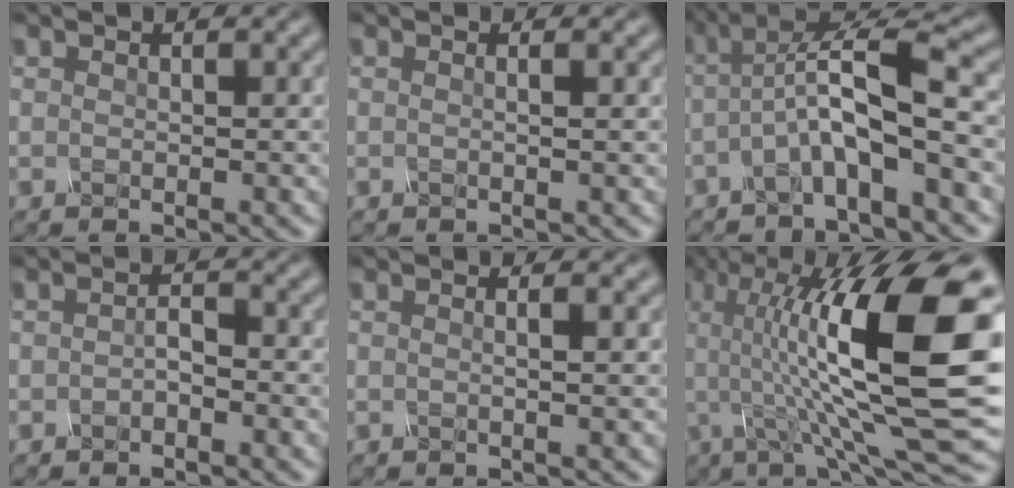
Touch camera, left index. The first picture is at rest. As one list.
[{"total": 1.3, "force": [0.1, 0.6, 1.2], "torque": [-0.008, -0.001, -0.017]}, {"total": 5.9, "force": [-1.3, 1.2, 5.6], "torque": [-0.105, 0.017, -0.032]}, {"total": 1.0, "force": [-0.7, 0.3, 0.7], "torque": [-0.018, 0.000, -0.012]}, {"total": 2.0, "force": [0.3, 0.9, 1.7], "torque": [-0.012, 0.003, -0.024]}, {"total": 16.4, "force": [2.2, 4.4, 15.6], "torque": [-0.270, 0.008, 0.040]}]